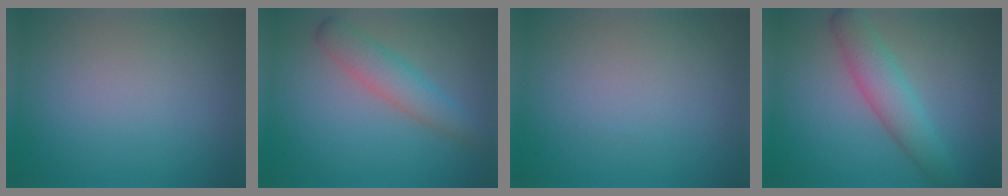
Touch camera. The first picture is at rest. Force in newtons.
{"total": 3.7, "press": 3.7, "slide": 0.1}
{"total": 0.0}
{"total": 4.2, "press": 4.2, "slide": 0.3}